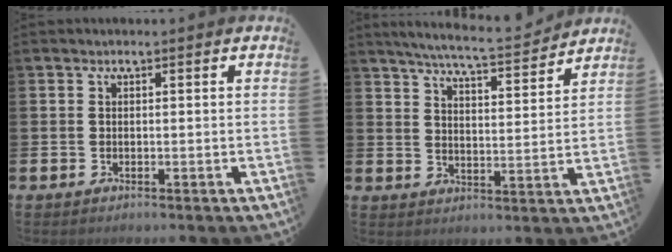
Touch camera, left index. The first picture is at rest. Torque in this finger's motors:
{"motor_torque": [0.97, -1.17, 0.20, 0.11]}